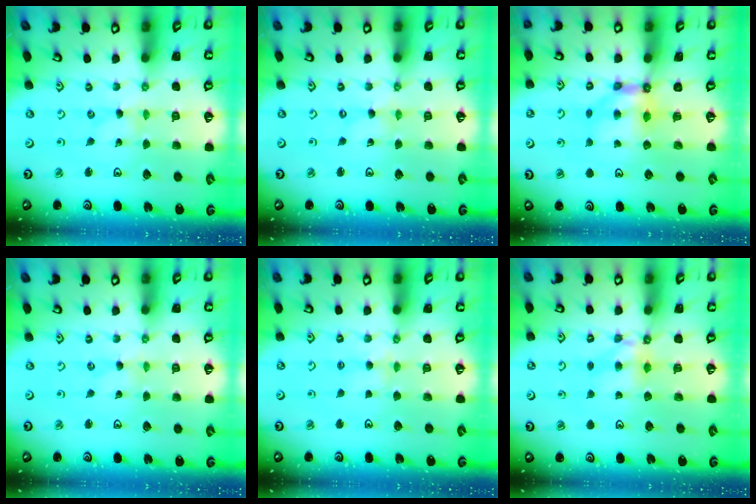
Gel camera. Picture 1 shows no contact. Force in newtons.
{"total": 0.0}
{"total": 6.4, "press": 6.4, "slide": 0.6}
{"total": 0.0}
{"total": 4.3, "press": 4.3, "slide": 0.5}
{"total": 5.9, "press": 5.9, "slide": 0.2}